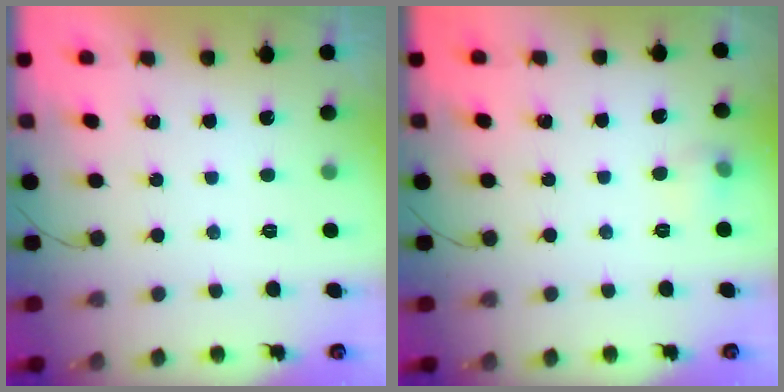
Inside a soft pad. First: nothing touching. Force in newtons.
{"total": 5.8, "press": 5.6, "slide": 1.6}